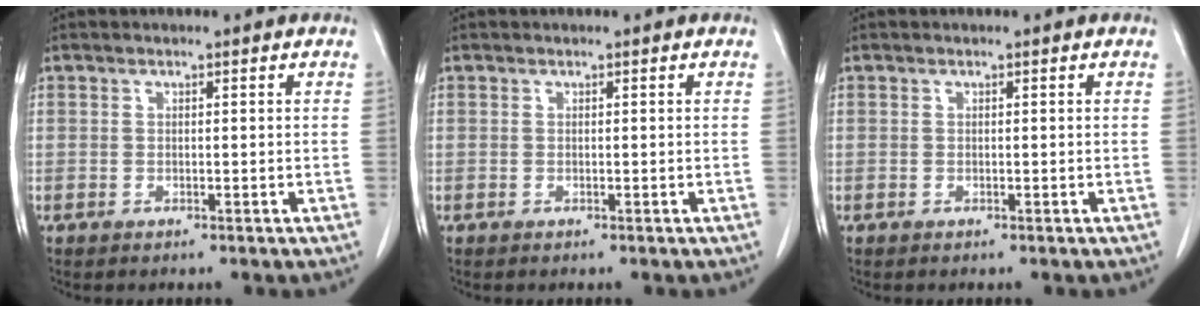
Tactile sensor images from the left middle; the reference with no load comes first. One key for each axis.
{"total": 0.0}
{"total": 0.0}